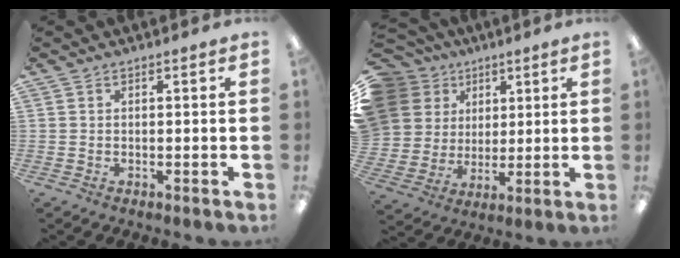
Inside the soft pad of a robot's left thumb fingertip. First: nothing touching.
{"total": 14.5, "force": [6.1, 12.4, 4.4], "torque": [-0.115, -0.019, 0.131]}